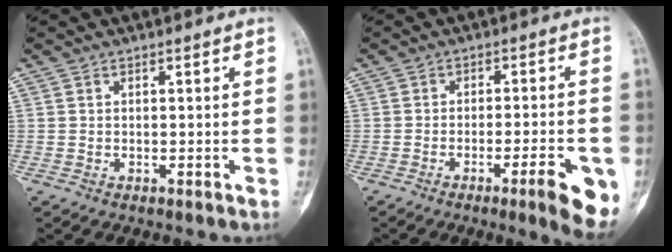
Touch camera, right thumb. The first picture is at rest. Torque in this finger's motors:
{"motor_torque": [0.07, 0.57, 0.02, 0.16, 0.07]}